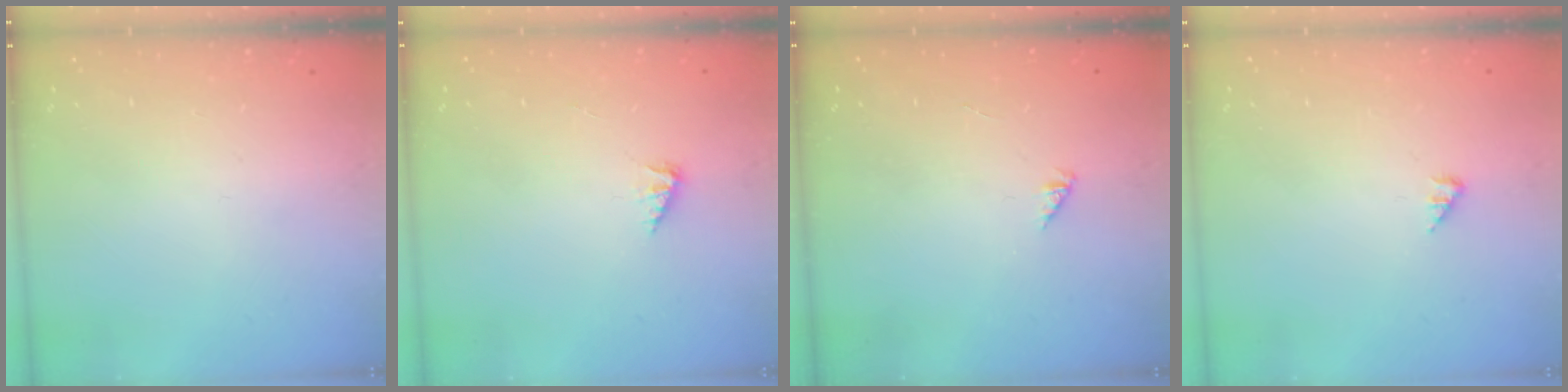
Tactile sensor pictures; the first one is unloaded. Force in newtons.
{"total": 2.2, "press": 2.2, "slide": 0.2}
{"total": 0.0}
{"total": 1.0, "press": 0.9, "slide": 0.2}